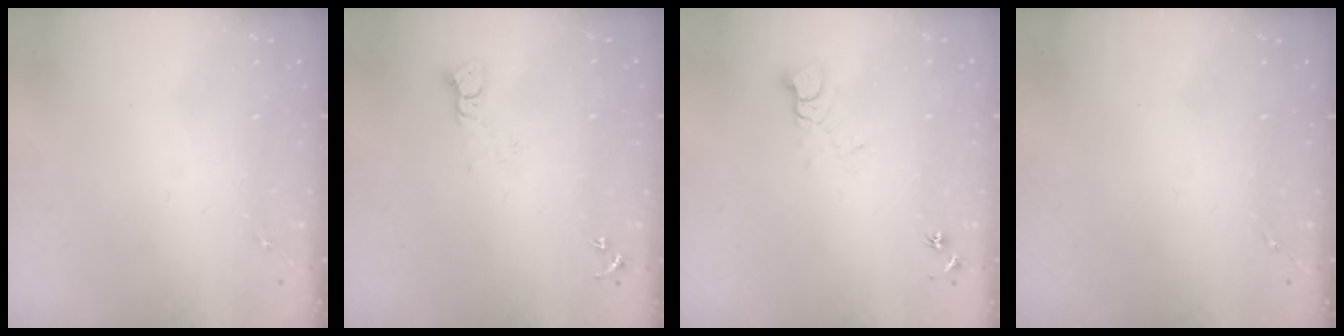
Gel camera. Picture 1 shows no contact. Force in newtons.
{"total": 3.7, "press": 3.7, "slide": 0.3}
{"total": 5.4, "press": 5.4, "slide": 0.5}
{"total": 0.0}